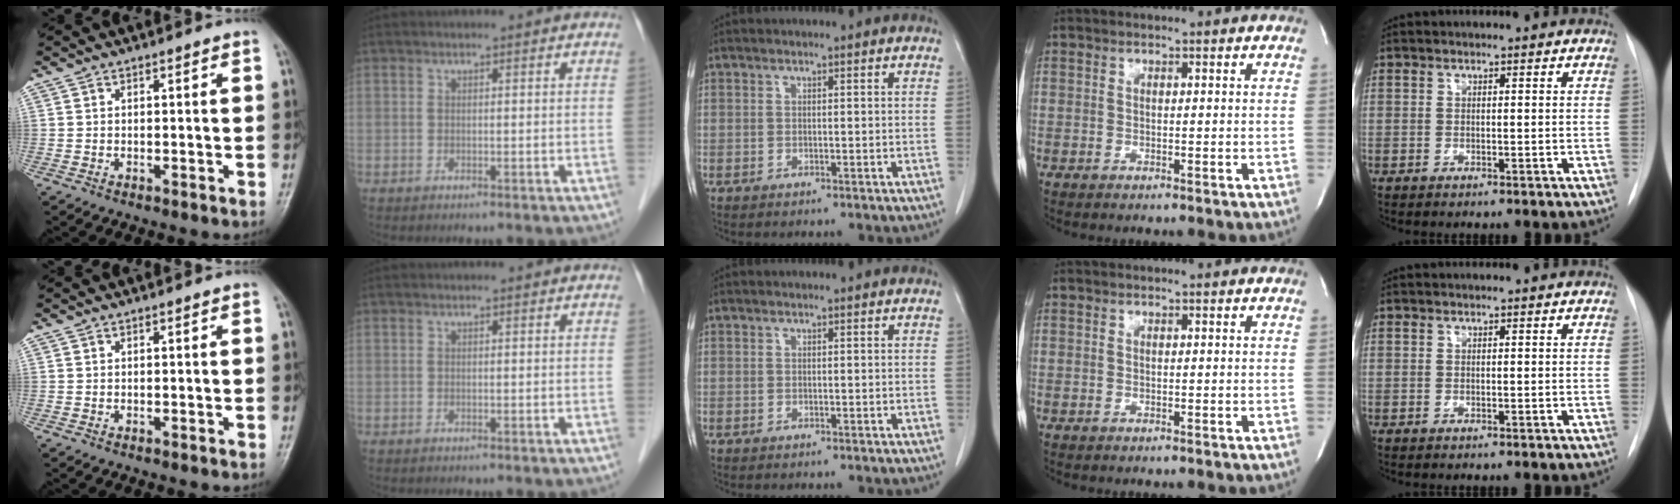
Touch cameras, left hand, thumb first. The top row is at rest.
{}